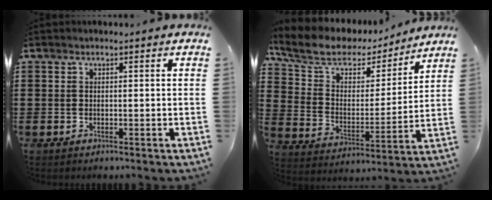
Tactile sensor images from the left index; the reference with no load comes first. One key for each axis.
{"total": 8.2, "fx": 6.6, "fy": 3.8, "fz": 3.2, "tx": -0.099, "ty": -0.034, "tz": 0.114}